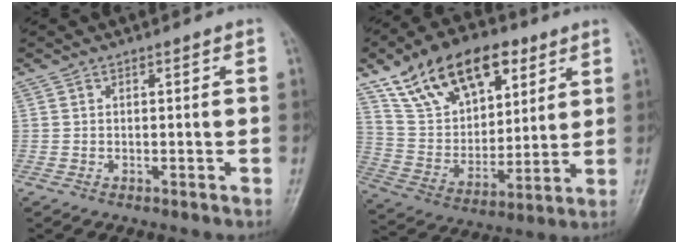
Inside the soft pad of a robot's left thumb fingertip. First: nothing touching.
{"total": 20.3, "force": [11.2, 11.9, 12.1], "torque": [-0.165, -0.032, 0.200]}